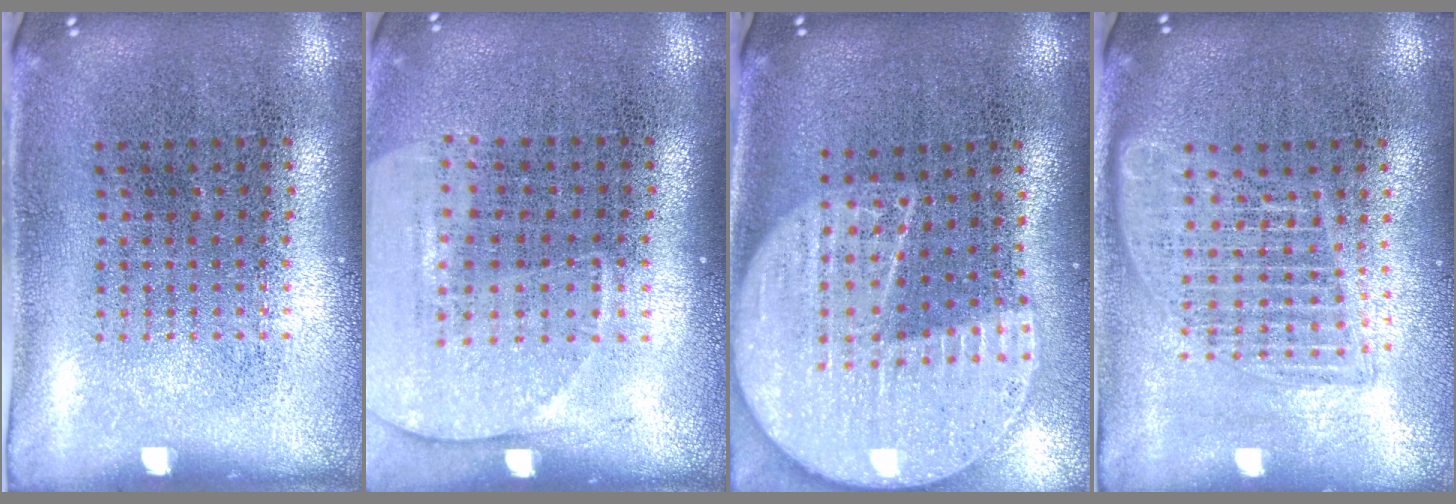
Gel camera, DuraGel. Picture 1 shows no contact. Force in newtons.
{"total": 1.4, "press": 1.3, "slide": 0.4}
{"total": 2.3, "press": 2.0, "slide": 1.1}
{"total": 1.6, "press": 1.5, "slide": 0.8}